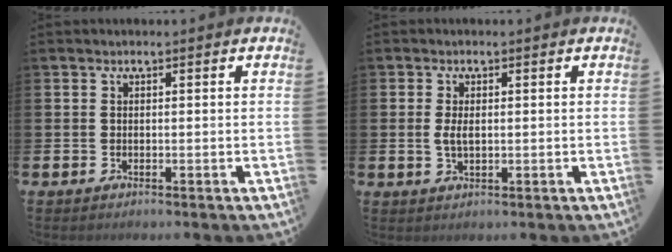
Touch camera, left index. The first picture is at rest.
{"total": 2.3, "force": [0.1, 1.1, 2.0], "torque": [-0.034, 0.003, -0.001]}